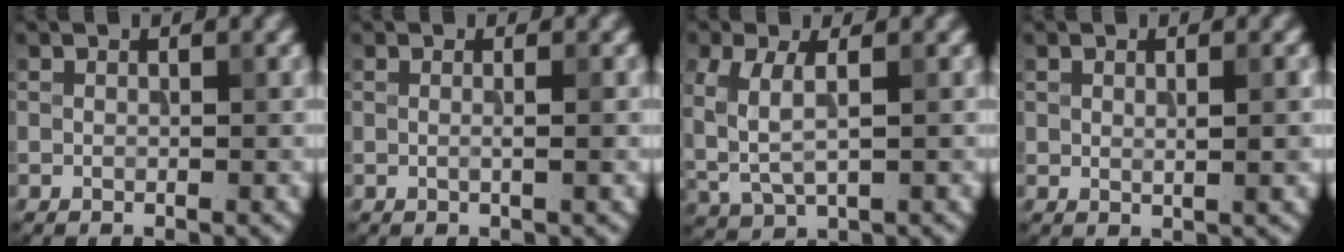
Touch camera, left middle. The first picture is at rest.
{"total": 1.1, "force": [0.1, 0.1, 1.1], "torque": [-0.017, -0.008, -0.002]}
{"total": 4.1, "force": [0.7, 1.9, 3.5], "torque": [-0.089, -0.001, 0.018]}
{"total": 1.2, "force": [0.2, 0.3, 1.2], "torque": [-0.023, -0.002, 0.008]}